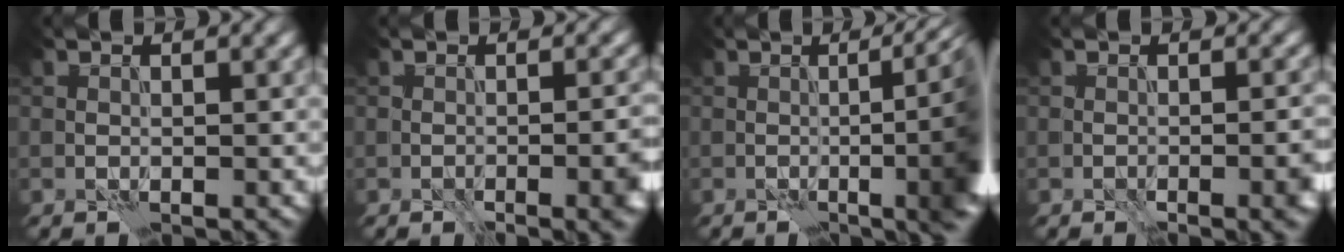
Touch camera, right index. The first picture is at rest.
{"total": 3.9, "force": [-1.9, 0.9, 3.3], "torque": [-0.043, -0.001, -0.024]}
{"total": 12.3, "force": [-0.3, 4.3, 11.5], "torque": [-0.083, 0.019, -0.010]}
{"total": 3.0, "force": [-1.5, 0.5, 2.6], "torque": [-0.034, -0.002, -0.020]}